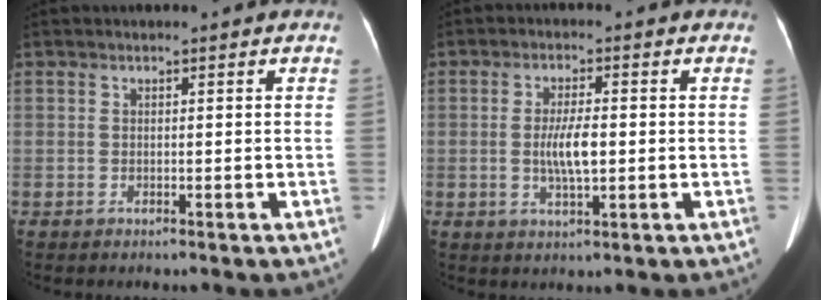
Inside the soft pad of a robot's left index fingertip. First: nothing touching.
{"total": 5.0, "force": [-0.5, 1.1, 4.8], "torque": [-0.100, -0.002, -0.007]}